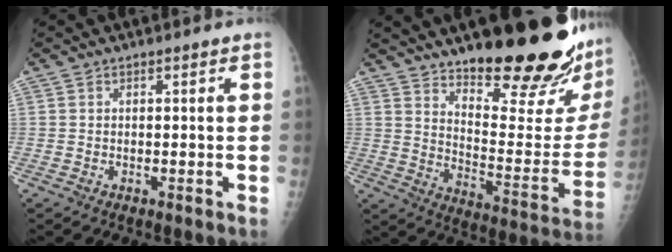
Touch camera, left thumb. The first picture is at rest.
{"total": 26.0, "force": [19.5, 6.1, 16.1], "torque": [-0.199, -0.137, 0.279]}